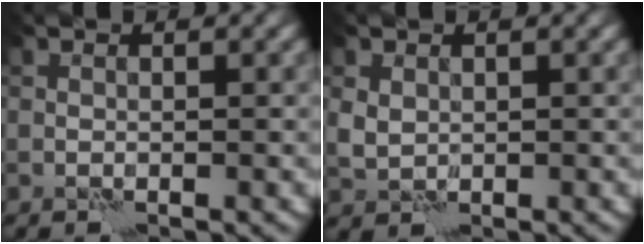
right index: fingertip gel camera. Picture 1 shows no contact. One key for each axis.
{"total": 1.5, "fx": 0.4, "fy": 1.3, "fz": 0.7, "tx": -0.020, "ty": 0.003, "tz": 0.013}